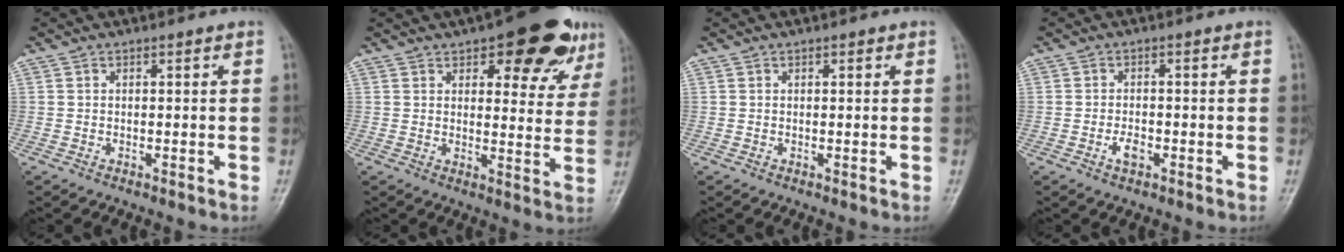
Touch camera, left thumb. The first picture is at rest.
{"total": 14.9, "force": [8.5, 6.2, 10.6], "torque": [-0.085, -0.030, 0.107]}
{"total": 0.7, "force": [0.4, 0.3, 0.5], "torque": [-0.004, 0.000, 0.004]}
{"total": 2.5, "force": [-1.1, 1.3, 1.8], "torque": [-0.032, 0.005, -0.021]}